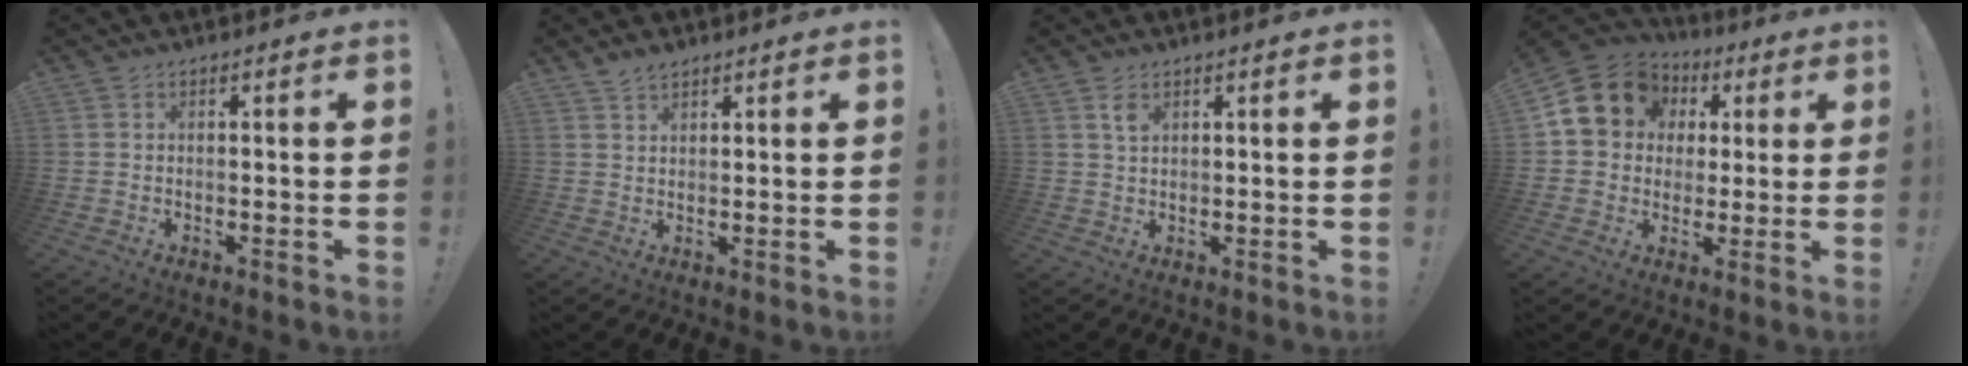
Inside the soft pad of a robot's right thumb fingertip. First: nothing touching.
{"total": 3.0, "force": [2.5, 1.2, 1.0], "torque": [-0.017, -0.016, 0.046]}
{"total": 2.9, "force": [1.6, 1.5, 1.8], "torque": [-0.026, -0.007, 0.027]}
{"total": 13.6, "force": [4.2, 11.7, 5.5], "torque": [-0.082, -0.011, 0.091]}